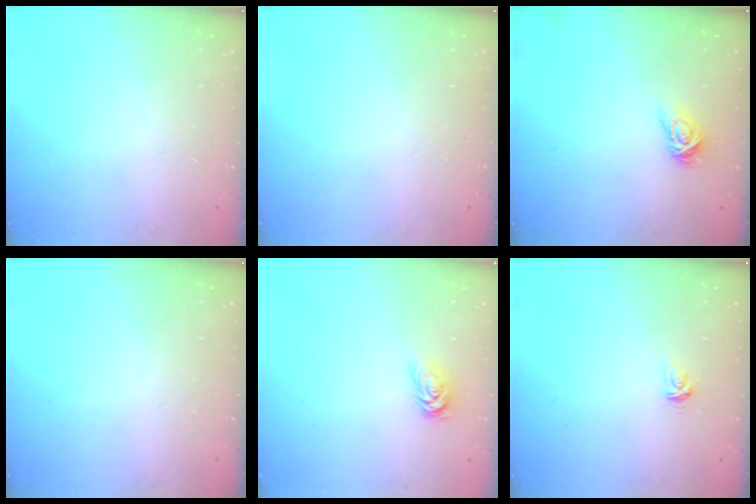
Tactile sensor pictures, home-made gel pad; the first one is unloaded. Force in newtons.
{"total": 0.0}
{"total": 6.2, "press": 6.2, "slide": 0.6}
{"total": 0.0}
{"total": 3.2, "press": 3.2, "slide": 0.5}
{"total": 2.7, "press": 2.7, "slide": 0.4}